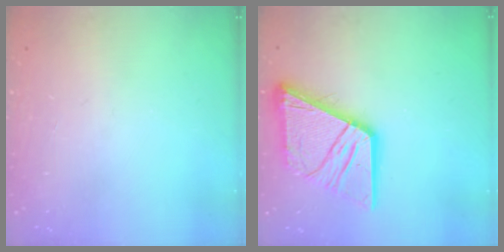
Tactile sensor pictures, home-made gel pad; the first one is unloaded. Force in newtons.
{"total": 18.9, "press": 18.7, "slide": 2.1}